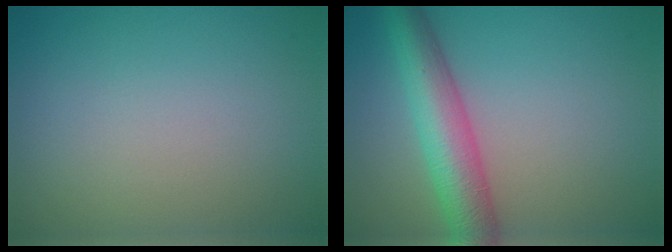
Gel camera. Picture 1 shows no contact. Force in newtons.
{"total": 6.0, "press": 6.0, "slide": 0.2}